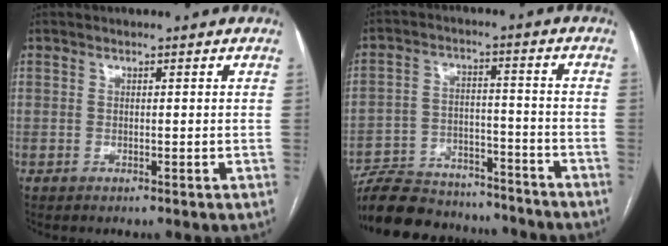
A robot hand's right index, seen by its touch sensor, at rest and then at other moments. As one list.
[{"total": 18.7, "force": [-16.9, 5.8, 5.5], "torque": [-0.127, 0.009, -0.254]}]